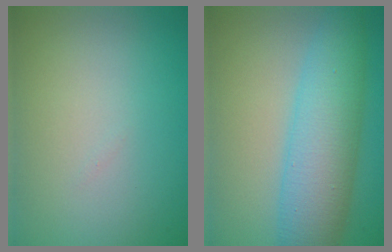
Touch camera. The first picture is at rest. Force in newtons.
{"total": 7.4, "press": 7.4, "slide": 0.0}